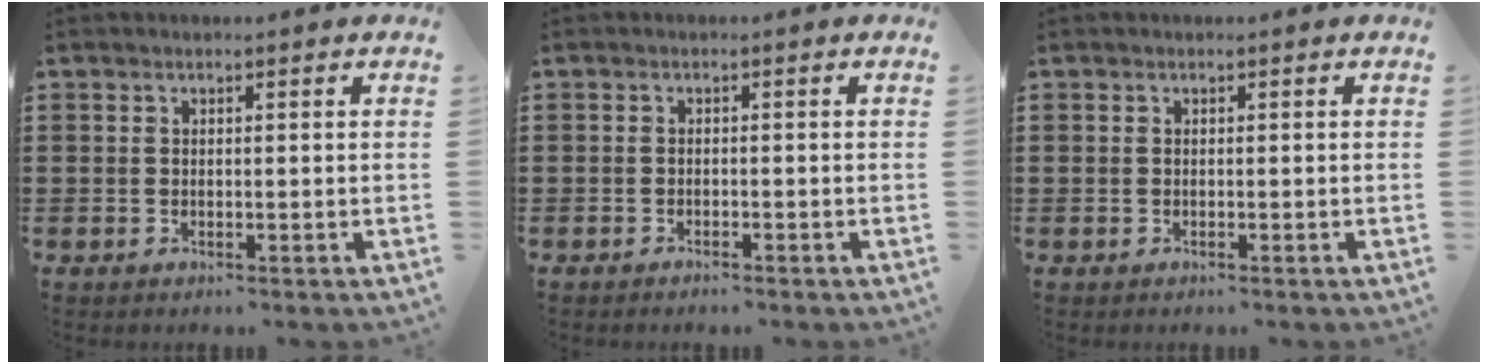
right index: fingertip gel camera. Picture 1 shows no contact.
{"total": 0.8, "force": [-0.8, 0.1, 0.2], "torque": [-0.005, -0.001, -0.016]}
{"total": 0.0}